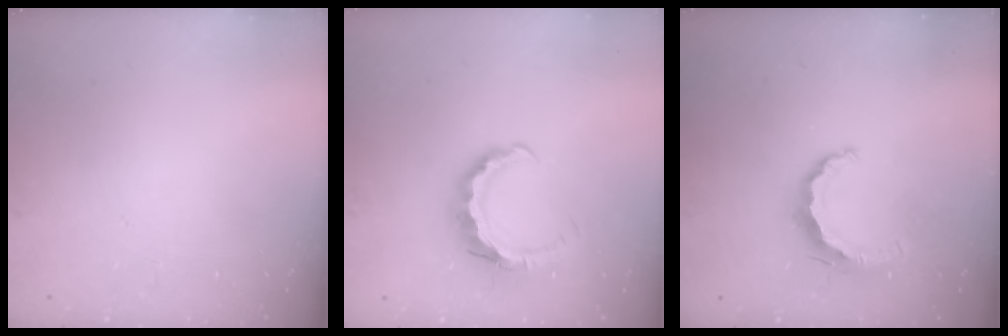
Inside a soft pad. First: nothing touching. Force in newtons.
{"total": 9.3, "press": 9.2, "slide": 1.4}
{"total": 7.2, "press": 7.1, "slide": 0.9}